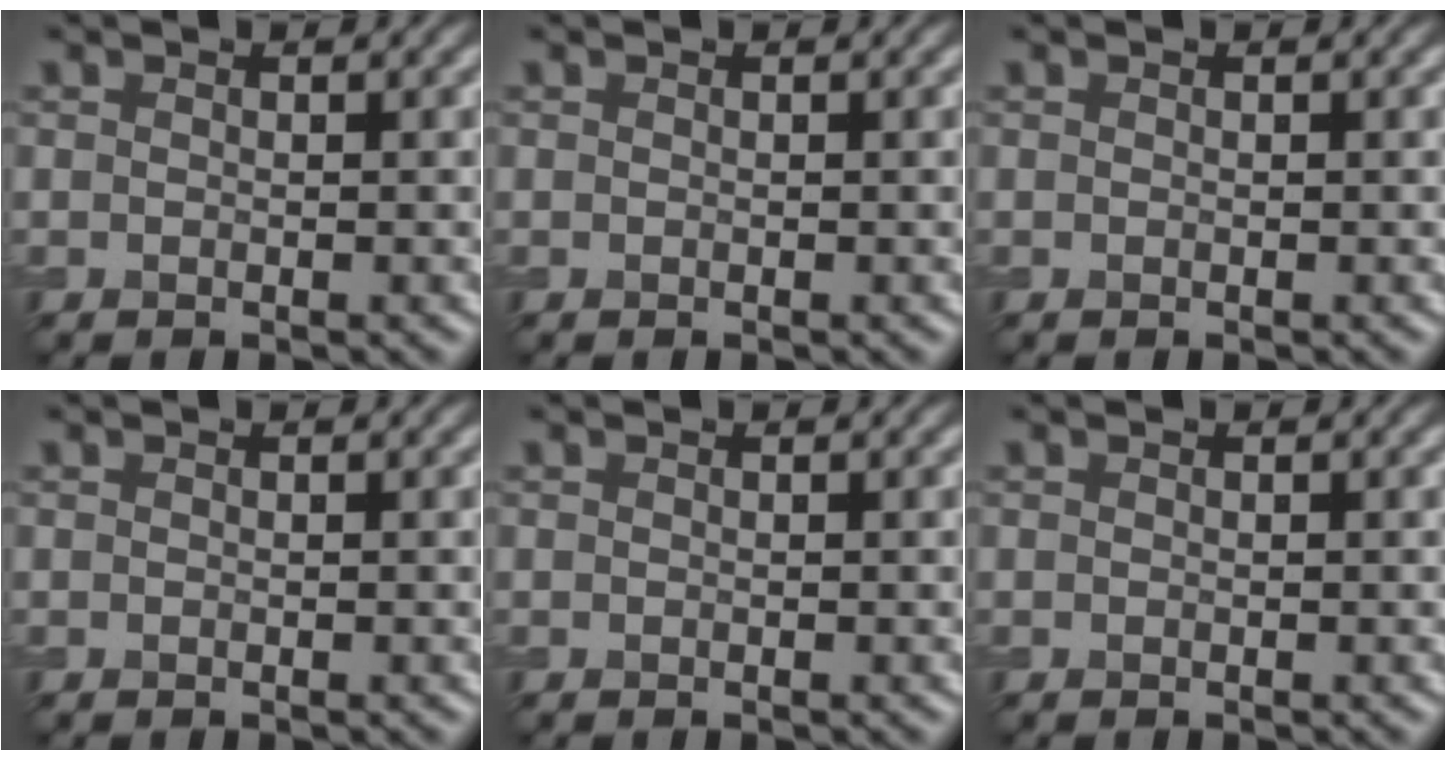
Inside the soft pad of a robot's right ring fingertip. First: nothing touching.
{"total": 0.0}
{"total": 0.0}
{"total": 0.0}
{"total": 0.0}
{"total": 0.0}